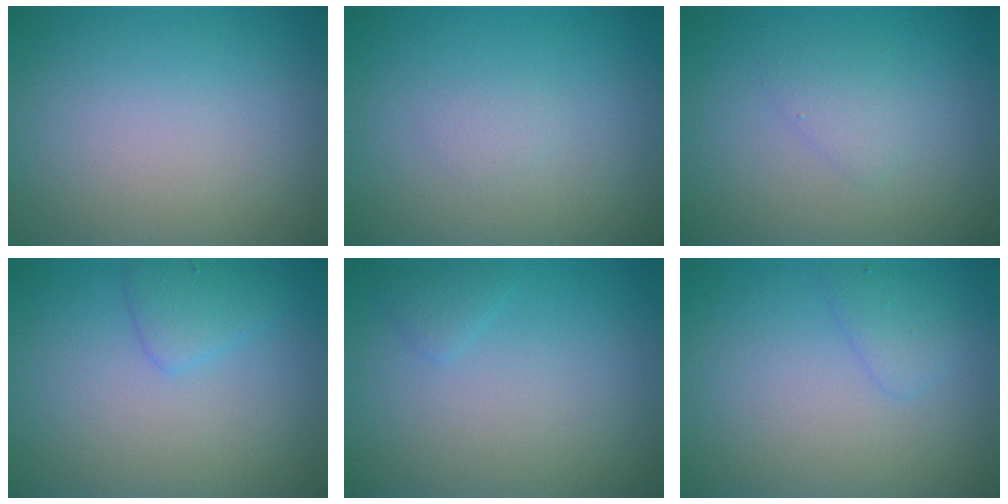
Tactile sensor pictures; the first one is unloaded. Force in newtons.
{"total": 0.7, "press": 0.7, "slide": 0.1}
{"total": 1.3, "press": 1.3, "slide": 0.1}
{"total": 1.9, "press": 1.9, "slide": 0.1}
{"total": 0.9, "press": 0.9, "slide": 0.1}
{"total": 1.4, "press": 1.4, "slide": 0.1}